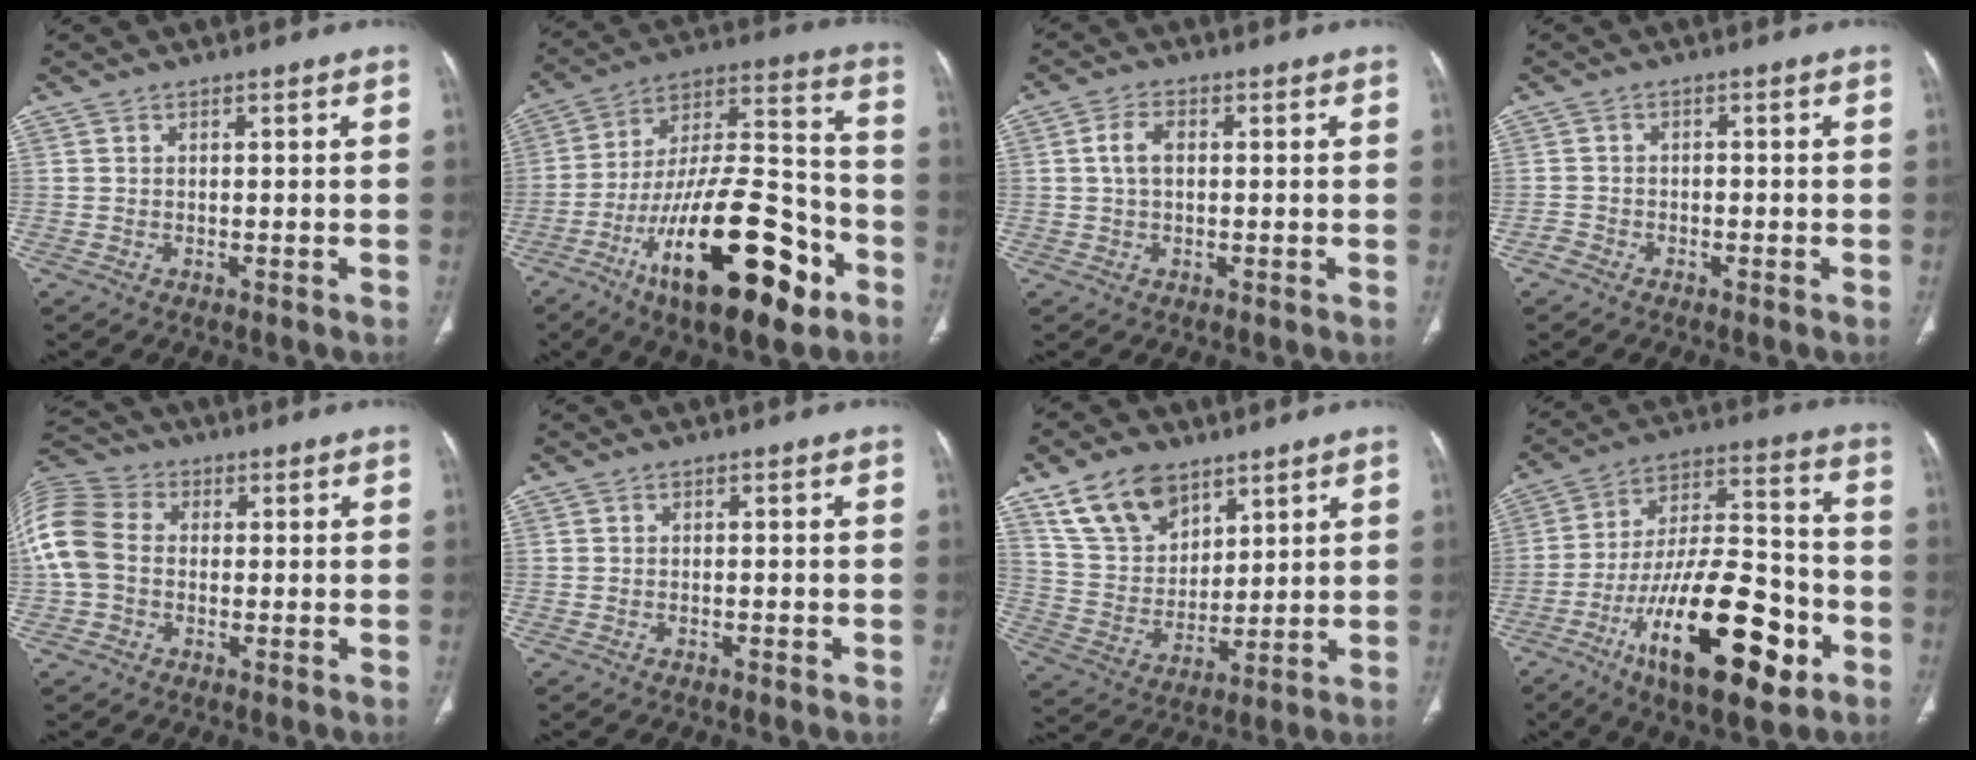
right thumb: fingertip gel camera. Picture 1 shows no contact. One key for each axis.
{"total": 27.9, "fx": -12.6, "fy": 10.5, "fz": 22.5, "tx": -0.360, "ty": 0.064, "tz": -0.199}
{"total": 3.9, "fx": 0.4, "fy": 2.3, "fz": 3.1, "tx": -0.059, "ty": 0.010, "tz": 0.007}
{"total": 1.8, "fx": -1.2, "fy": 1.3, "fz": 0.2, "tx": -0.002, "ty": 0.009, "tz": -0.026}
{"total": 12.6, "fx": 0.2, "fy": 9.9, "fz": 7.8, "tx": -0.178, "ty": 0.032, "tz": -0.003}
{"total": 0.7, "fx": -0.3, "fy": 0.3, "fz": 0.5, "tx": -0.014, "ty": 0.006, "tz": -0.004}
{"total": 13.3, "fx": 8.6, "fy": 8.1, "fz": 6.1, "tx": -0.088, "ty": -0.034, "tz": 0.169}
{"total": 25.3, "fx": -10.7, "fy": 9.8, "fz": 20.8, "tx": -0.337, "ty": 0.053, "tz": -0.169}